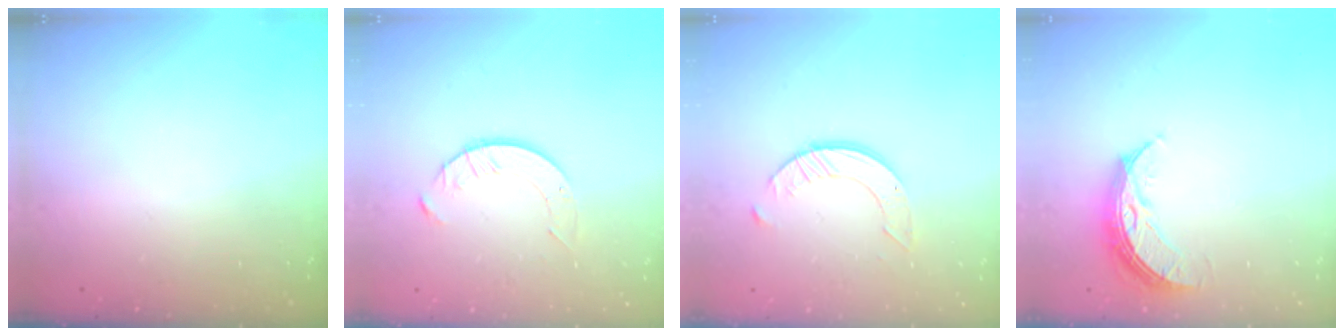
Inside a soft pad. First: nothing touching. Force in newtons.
{"total": 4.7, "press": 4.6, "slide": 0.6}
{"total": 8.0, "press": 7.9, "slide": 0.8}
{"total": 9.3, "press": 9.3, "slide": 0.0}